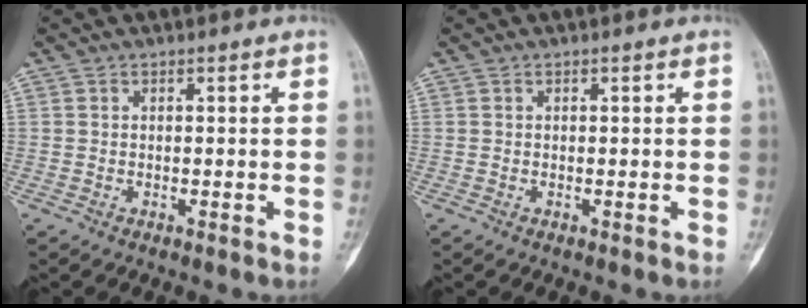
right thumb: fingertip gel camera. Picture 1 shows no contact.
{"total": 0.0}